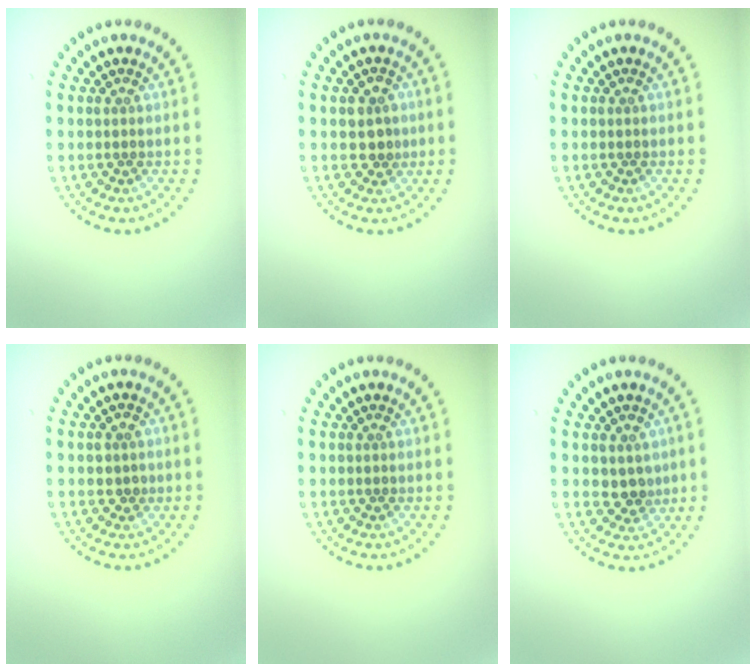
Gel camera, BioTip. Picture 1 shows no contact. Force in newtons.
{"total": 2.1, "press": 2.0, "slide": 0.6}
{"total": 0.0}
{"total": 1.4, "press": 1.3, "slide": 0.5}
{"total": 0.0}
{"total": 2.0, "press": 1.7, "slide": 1.1}